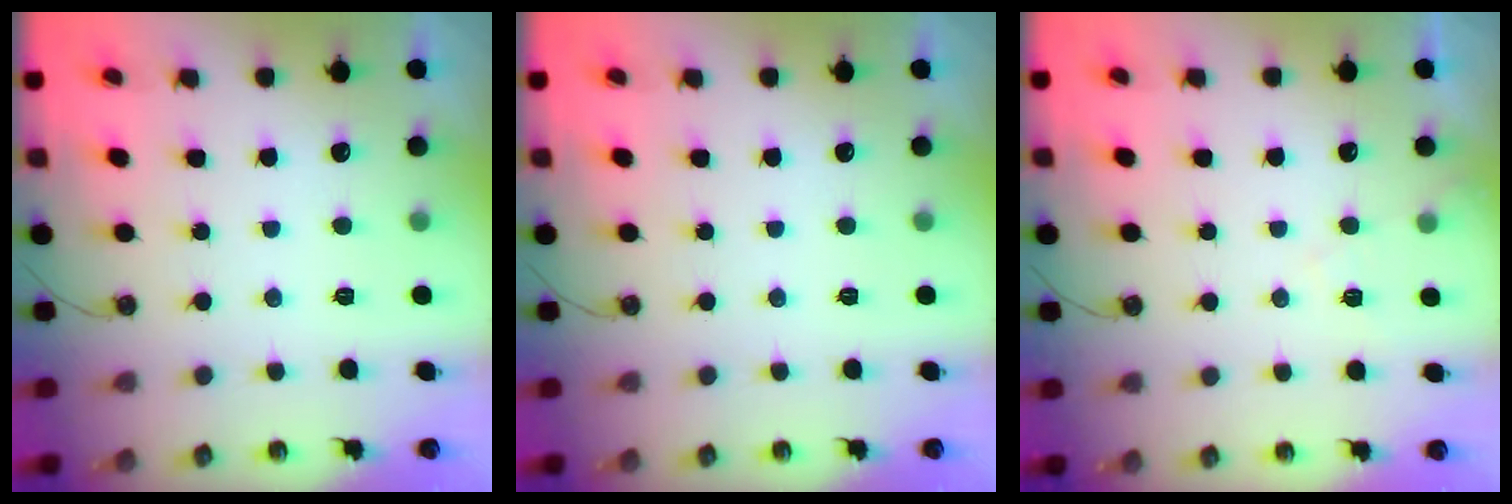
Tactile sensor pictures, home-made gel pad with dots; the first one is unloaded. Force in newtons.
{"total": 0.0}
{"total": 5.4, "press": 5.3, "slide": 0.8}